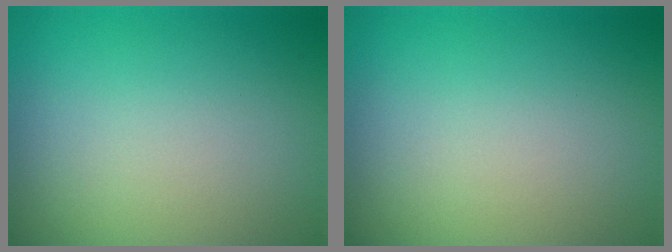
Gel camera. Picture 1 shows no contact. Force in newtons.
{"total": 0.0}